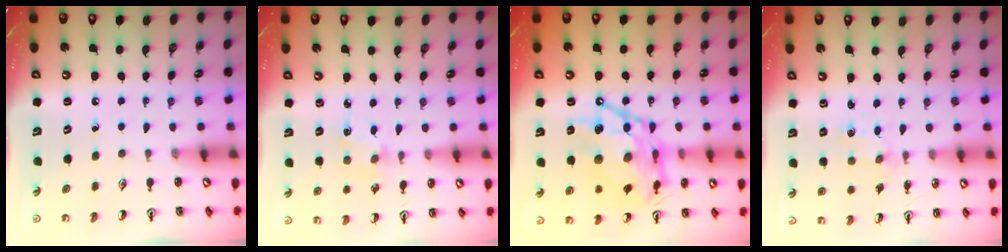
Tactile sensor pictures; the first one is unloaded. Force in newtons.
{"total": 1.8, "press": 1.7, "slide": 0.5}
{"total": 18.8, "press": 18.7, "slide": 1.9}
{"total": 0.0}